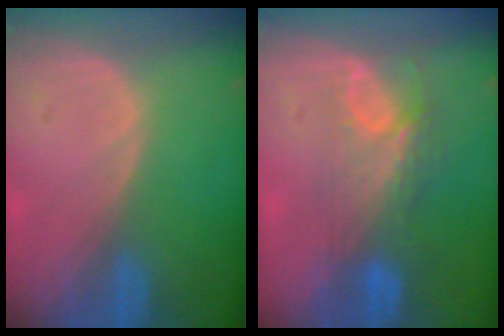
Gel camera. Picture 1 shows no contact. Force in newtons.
{"total": 7.6, "press": 6.6, "slide": 3.7}